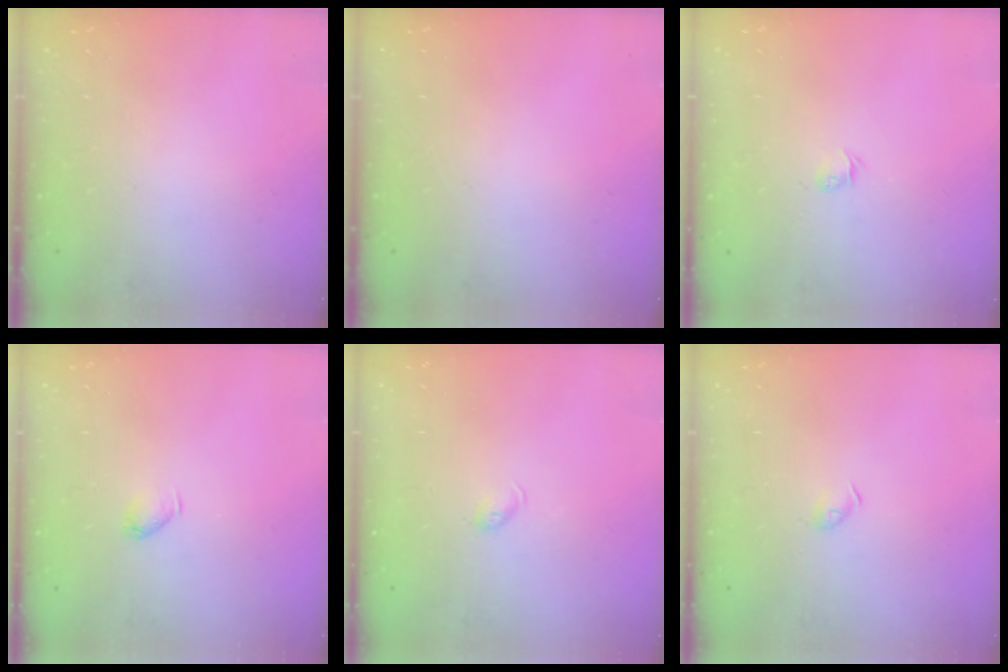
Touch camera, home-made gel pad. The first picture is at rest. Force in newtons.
{"total": 0.0}
{"total": 2.6, "press": 2.5, "slide": 0.6}
{"total": 2.5, "press": 2.5, "slide": 0.5}
{"total": 3.7, "press": 3.6, "slide": 0.6}
{"total": 3.2, "press": 3.2, "slide": 0.6}